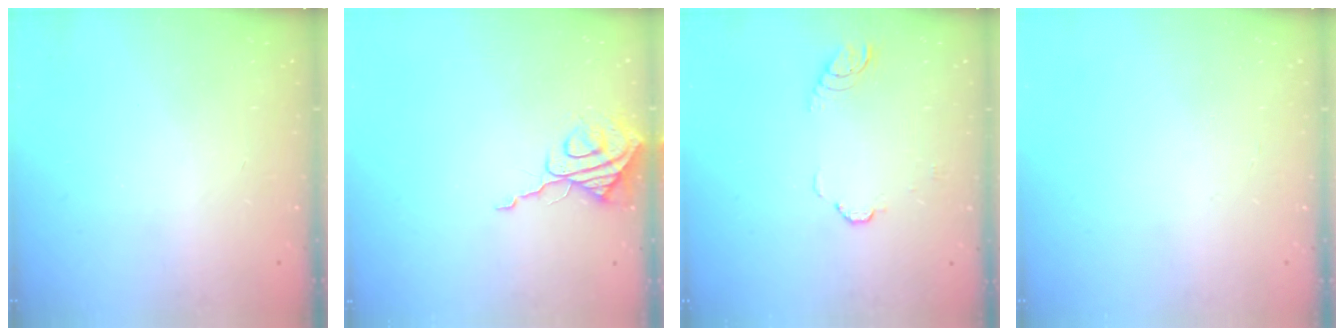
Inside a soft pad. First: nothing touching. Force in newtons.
{"total": 8.2, "press": 8.2, "slide": 0.5}
{"total": 3.0, "press": 3.0, "slide": 0.3}
{"total": 2.2, "press": 2.2, "slide": 0.2}